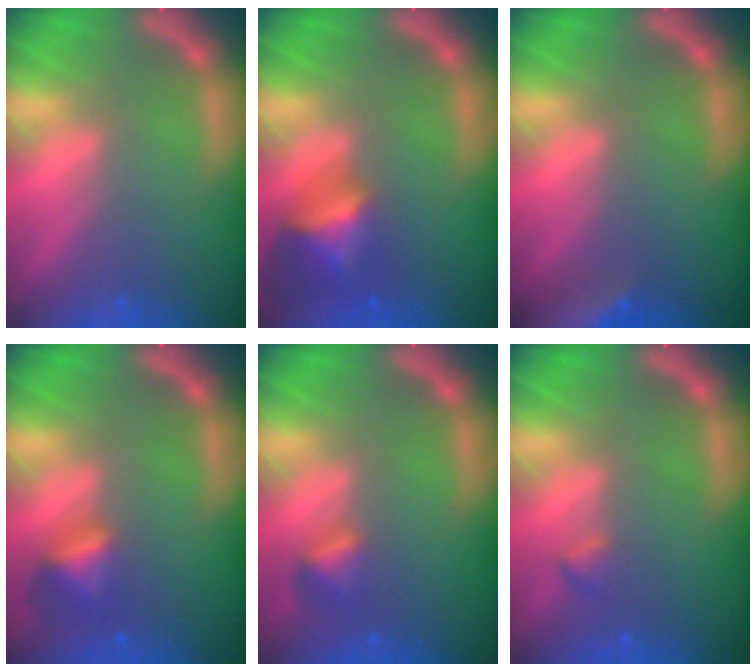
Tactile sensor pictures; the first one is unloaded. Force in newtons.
{"total": 4.9}
{"total": 10.0}
{"total": 2.9}
{"total": 1.9}
{"total": 0.9}